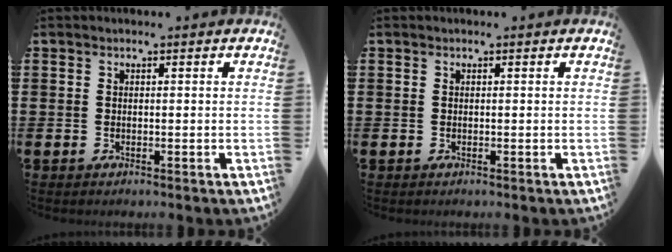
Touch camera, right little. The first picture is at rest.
{"total": 0.0}